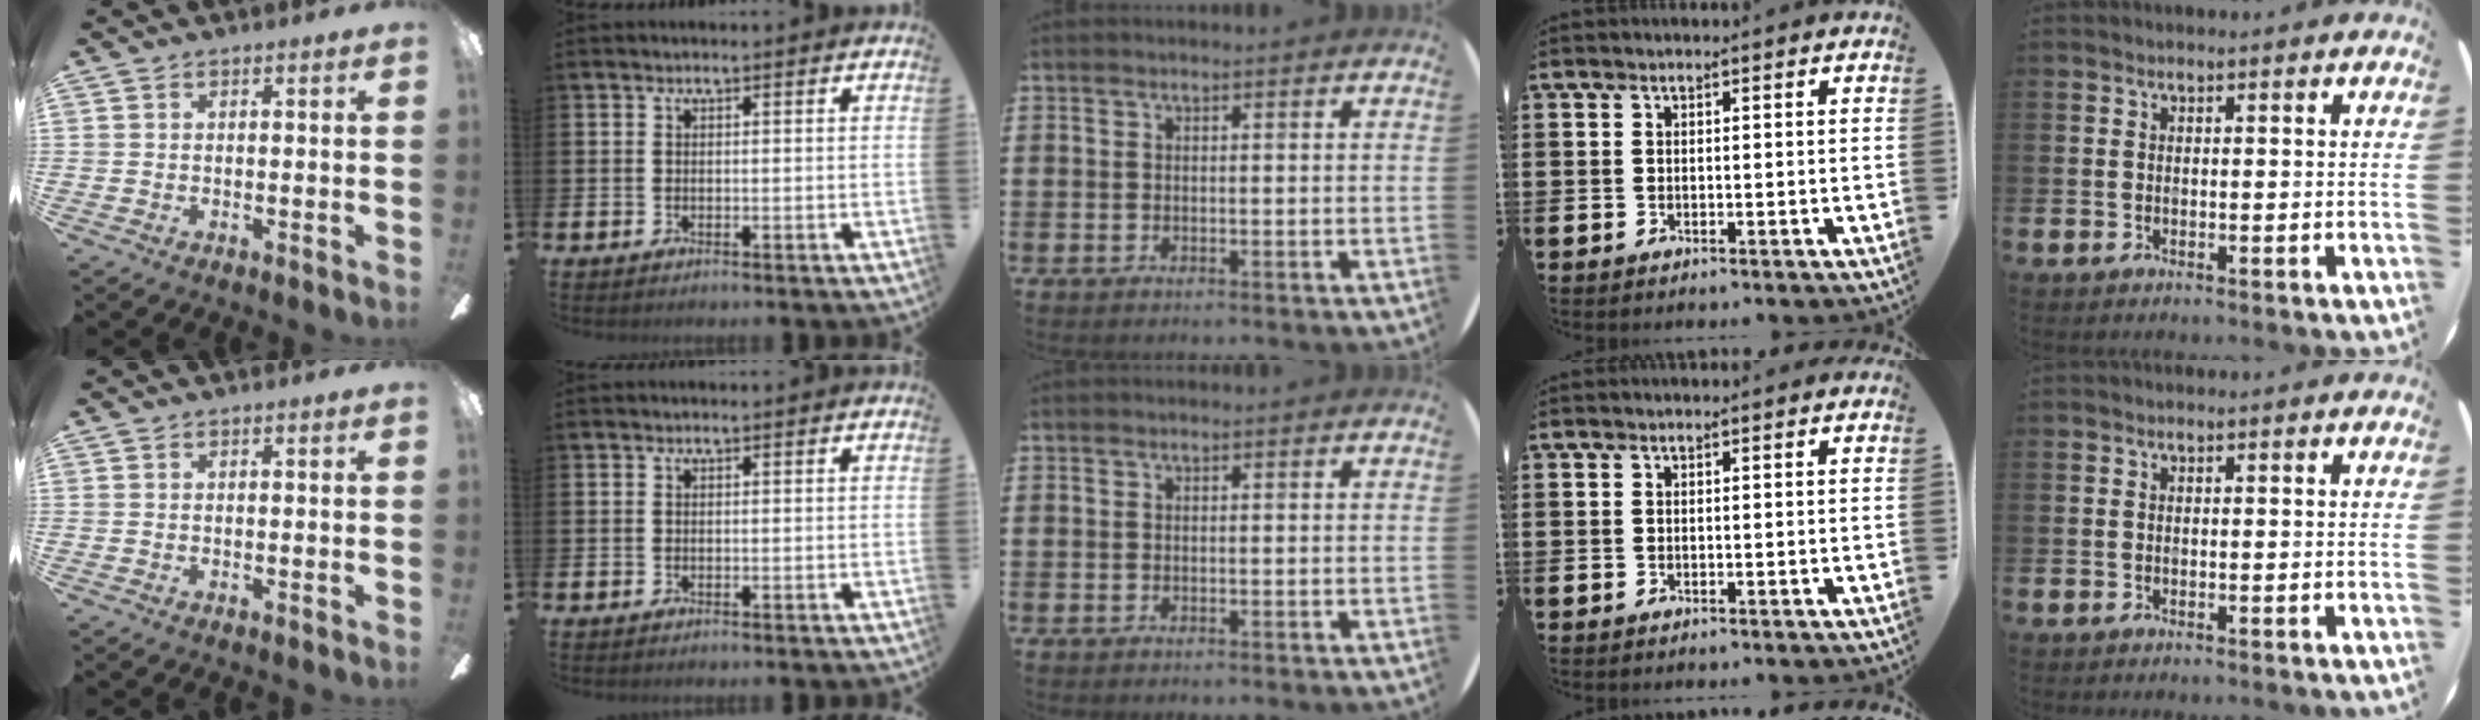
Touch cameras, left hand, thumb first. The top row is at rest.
{}